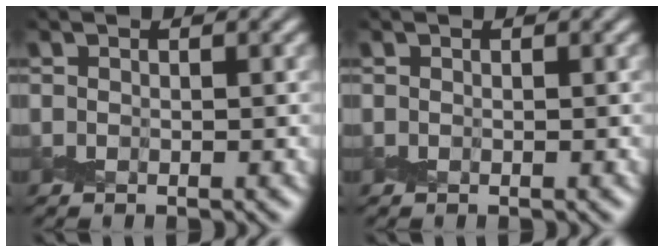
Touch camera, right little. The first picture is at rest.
{"total": 0.0}